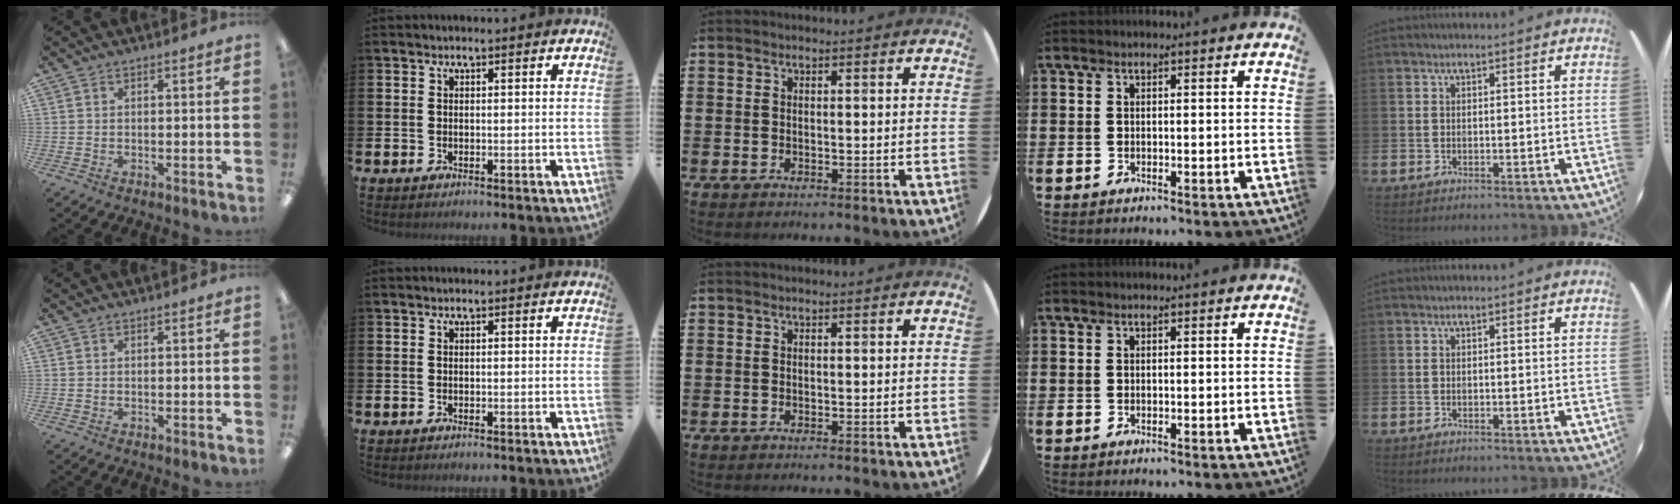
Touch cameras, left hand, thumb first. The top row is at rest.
{}